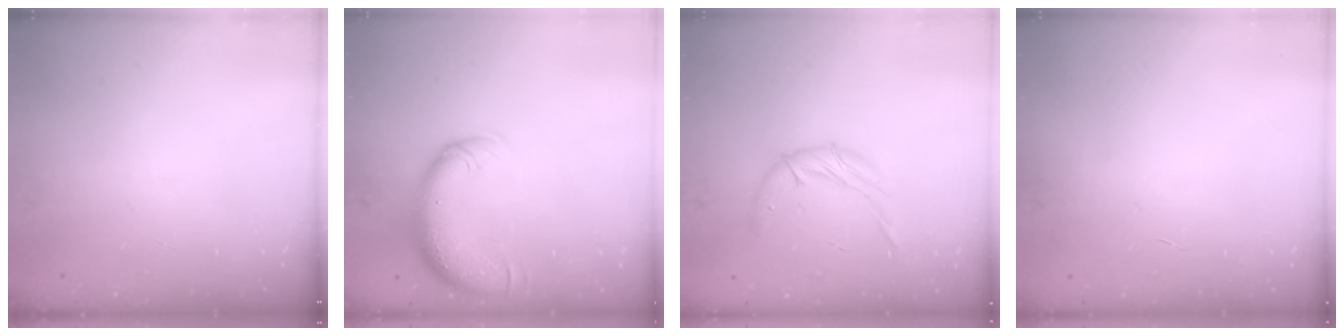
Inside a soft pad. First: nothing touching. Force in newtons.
{"total": 11.2, "press": 10.8, "slide": 2.9}
{"total": 9.5, "press": 9.5, "slide": 0.7}
{"total": 0.0}